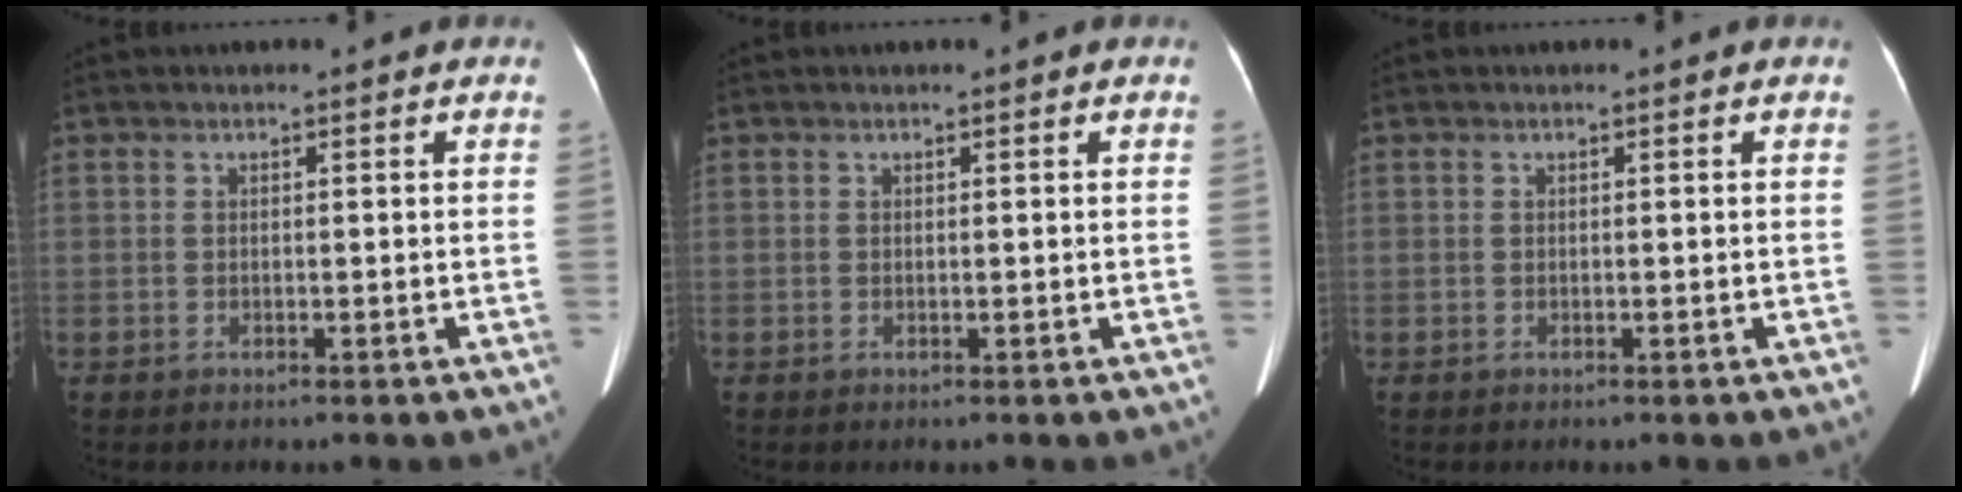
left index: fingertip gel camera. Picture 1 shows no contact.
{"total": 0.0}
{"total": 0.0}